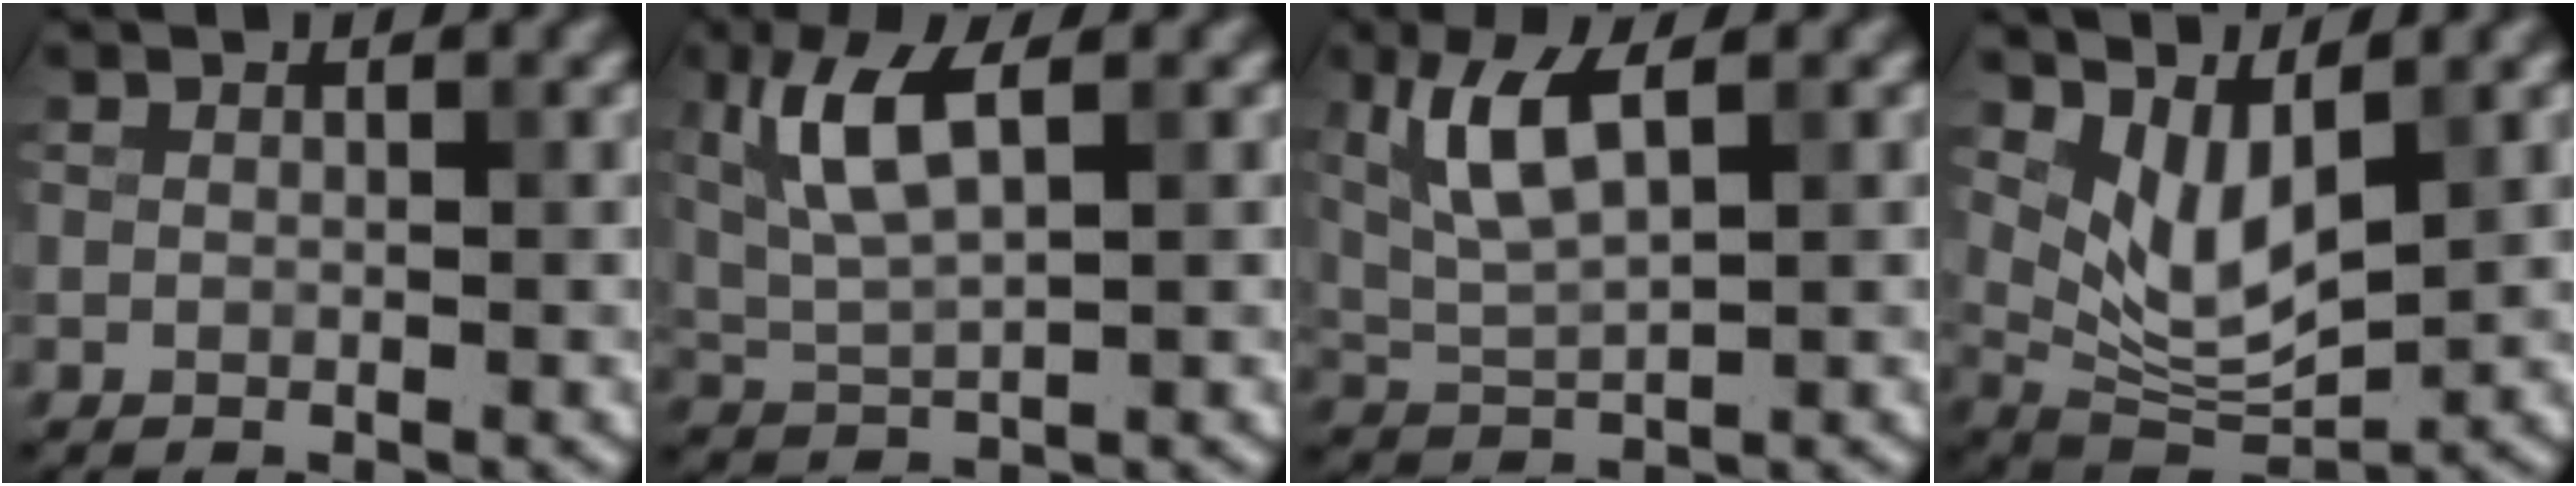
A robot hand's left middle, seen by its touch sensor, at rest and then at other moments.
{"total": 5.8, "force": [2.2, 1.9, 5.0], "torque": [-0.109, 0.007, 0.047]}
{"total": 5.3, "force": [2.1, 1.7, 4.6], "torque": [-0.102, 0.002, 0.046]}
{"total": 5.1, "force": [2.6, 2.2, 3.8], "torque": [-0.085, -0.017, 0.059]}